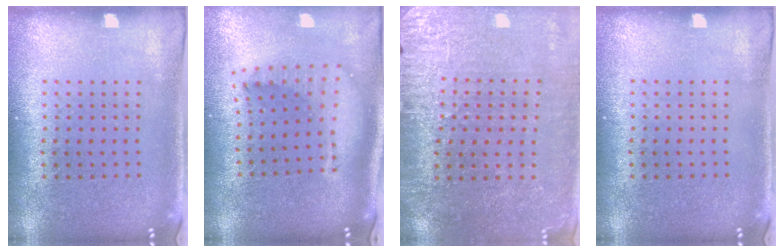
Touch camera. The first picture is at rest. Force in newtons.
{"total": 2.1, "press": 1.7, "slide": 1.3}
{"total": 2.9, "press": 2.9, "slide": 0.4}
{"total": 0.0}